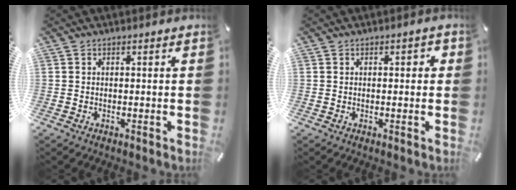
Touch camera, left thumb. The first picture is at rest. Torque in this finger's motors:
{"motor_torque": [-0.06, -0.08, -0.03, 0.15, -0.03]}